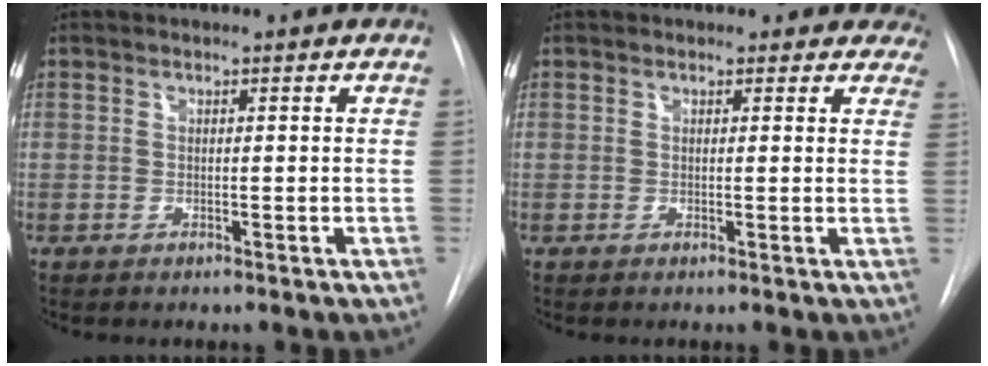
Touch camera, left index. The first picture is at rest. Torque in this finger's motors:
{"motor_torque": [0.78, -1.36, 0.13, -0.03]}